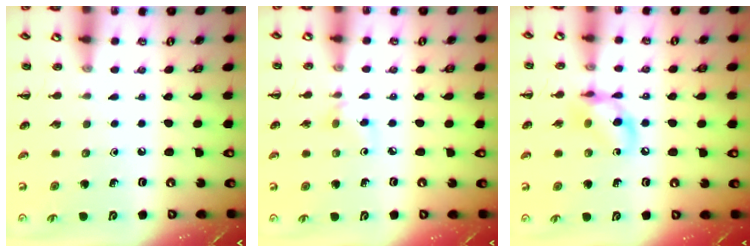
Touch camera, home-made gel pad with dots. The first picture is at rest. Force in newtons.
{"total": 2.9, "press": 2.8, "slide": 0.8}
{"total": 10.4, "press": 10.3, "slide": 1.4}